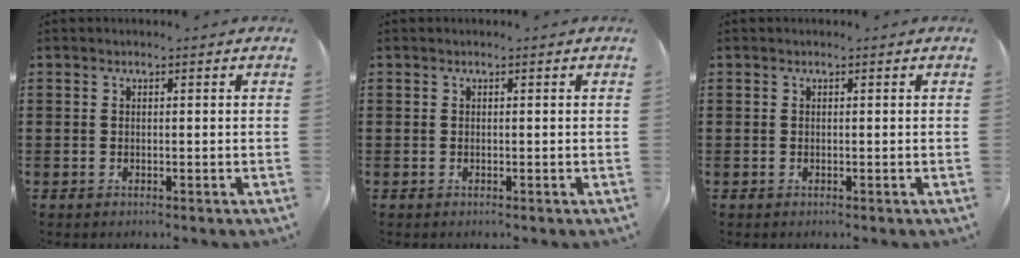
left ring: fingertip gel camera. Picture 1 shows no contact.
{"total": 0.0}
{"total": 0.0}